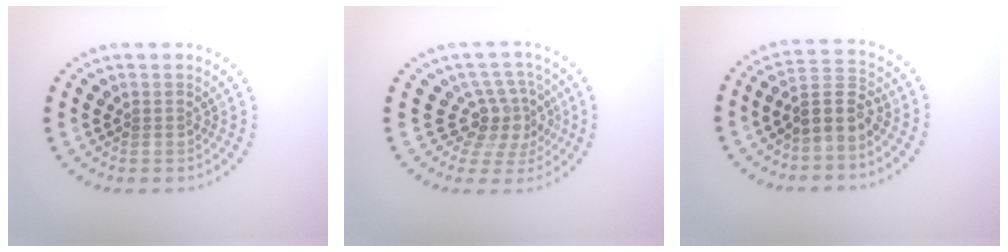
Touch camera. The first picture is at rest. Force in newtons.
{"total": 3.7, "press": 2.7, "slide": 2.6}
{"total": 3.4, "press": 3.0, "slide": 1.5}